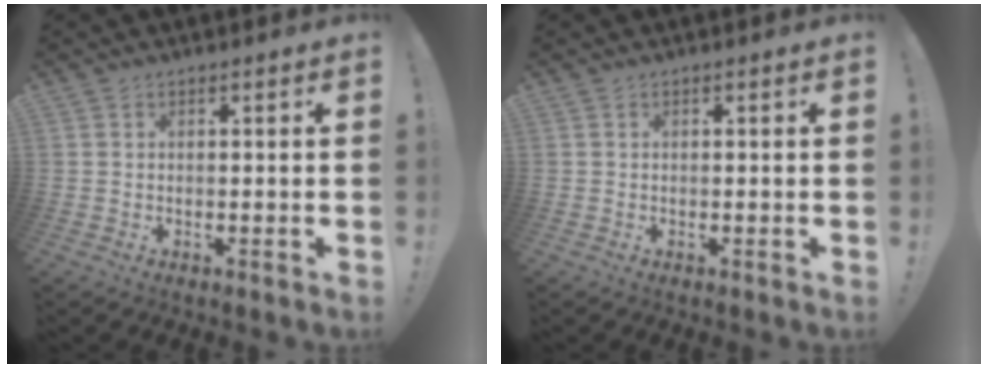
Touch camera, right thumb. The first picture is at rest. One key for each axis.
{"total": 0.0}